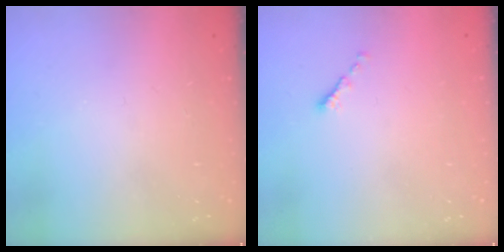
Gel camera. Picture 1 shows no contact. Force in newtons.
{"total": 0.6, "press": 0.5, "slide": 0.3}